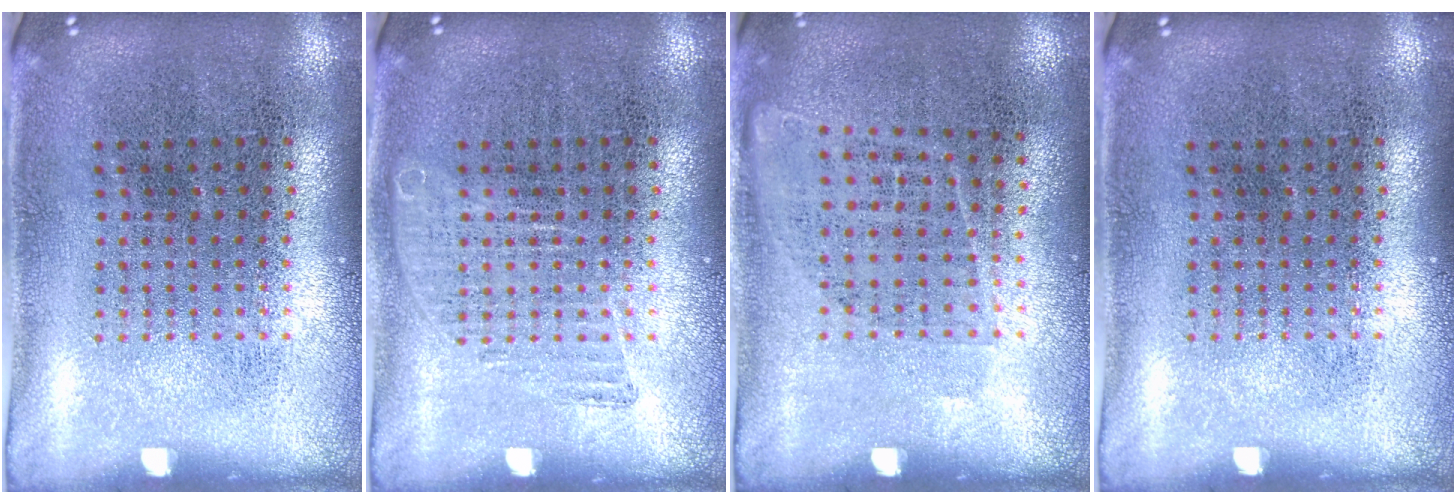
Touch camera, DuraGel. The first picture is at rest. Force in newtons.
{"total": 1.0, "press": 1.0, "slide": 0.2}
{"total": 0.9, "press": 0.7, "slide": 0.6}
{"total": 0.0}